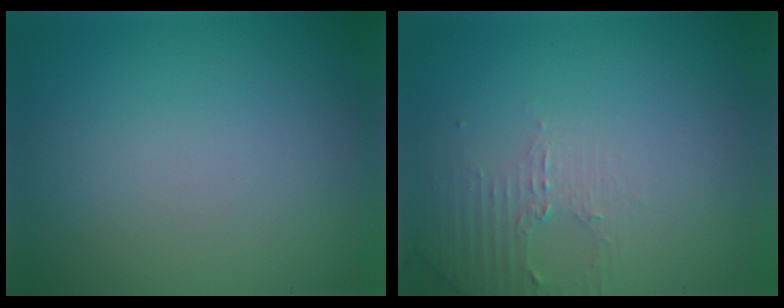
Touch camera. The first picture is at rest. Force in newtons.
{"total": 2.2, "press": 2.1, "slide": 0.6}